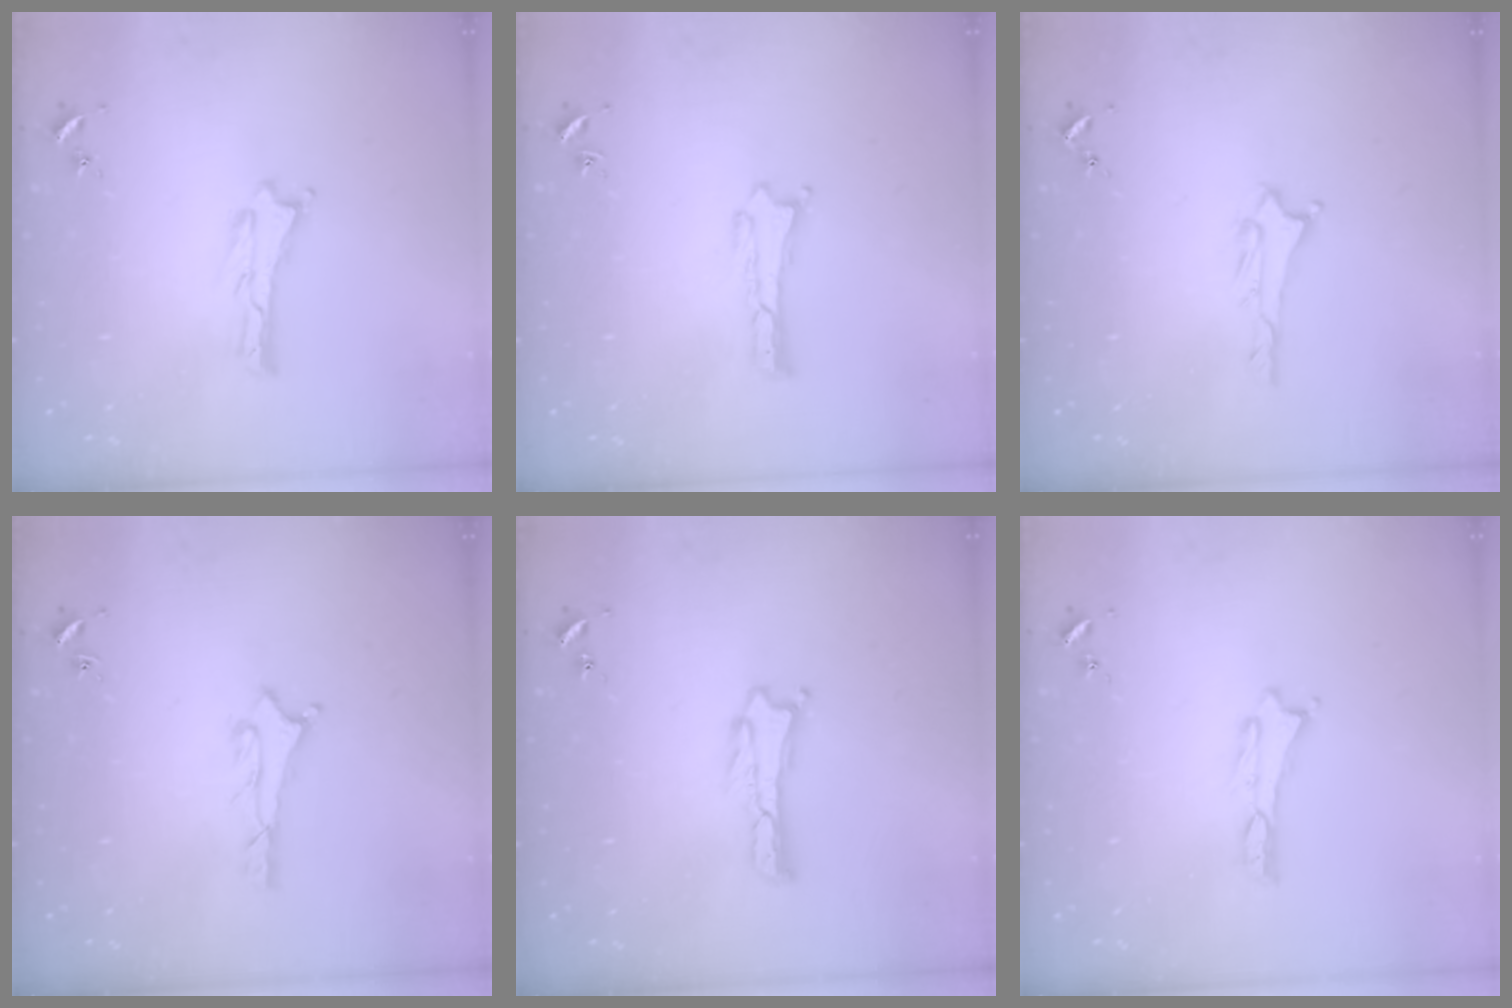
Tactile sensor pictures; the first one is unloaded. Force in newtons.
{"total": 0.0}
{"total": 0.8, "press": 0.8, "slide": 0.1}
{"total": 0.7, "press": 0.7, "slide": 0.2}
{"total": 0.0}
{"total": 0.0}